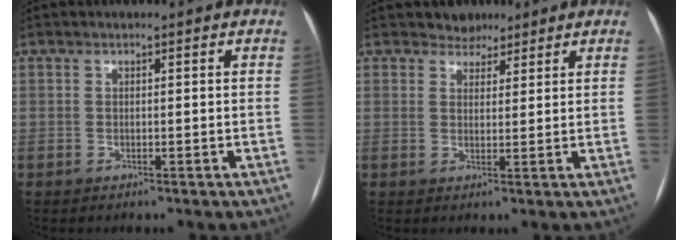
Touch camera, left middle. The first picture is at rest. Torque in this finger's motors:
{"motor_torque": [0.01, -0.01, -0.06, -0.01]}